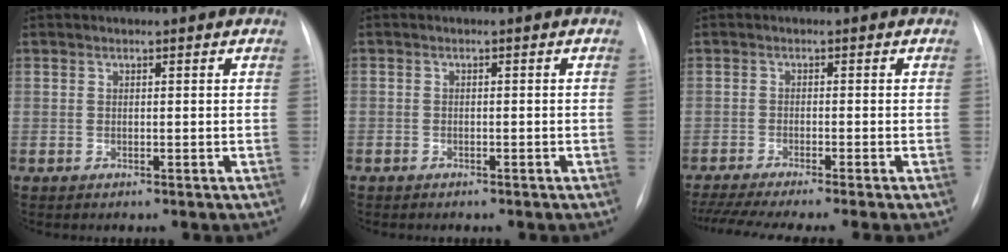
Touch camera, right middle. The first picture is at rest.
{"total": 0.9, "force": [-0.6, 0.6, 0.1], "torque": [0.002, 0.003, -0.008]}
{"total": 10.6, "force": [-9.0, -0.9, 5.6], "torque": [-0.065, -0.022, -0.137]}